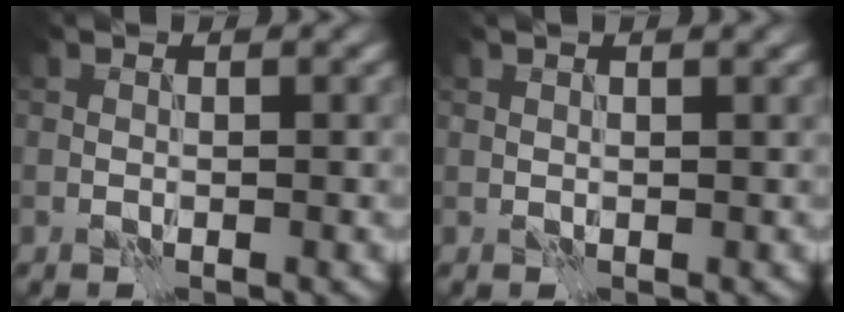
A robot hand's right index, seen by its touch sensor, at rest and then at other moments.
{"total": 1.7, "force": [1.4, 0.4, 0.8], "torque": [-0.011, -0.004, 0.019]}